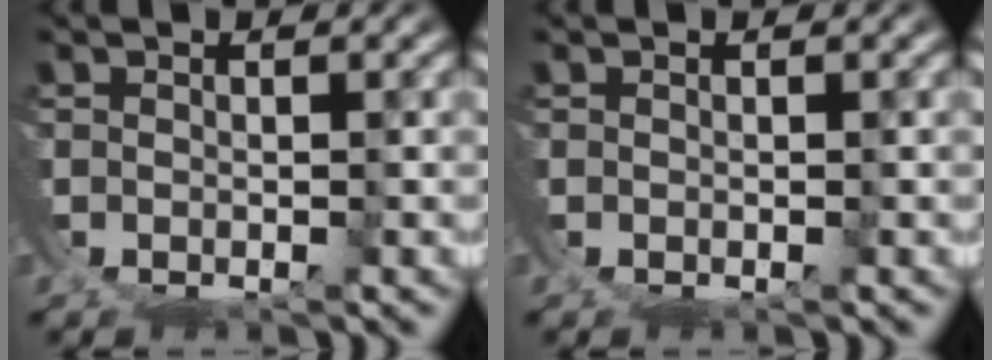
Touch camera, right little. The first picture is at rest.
{"total": 0.0}